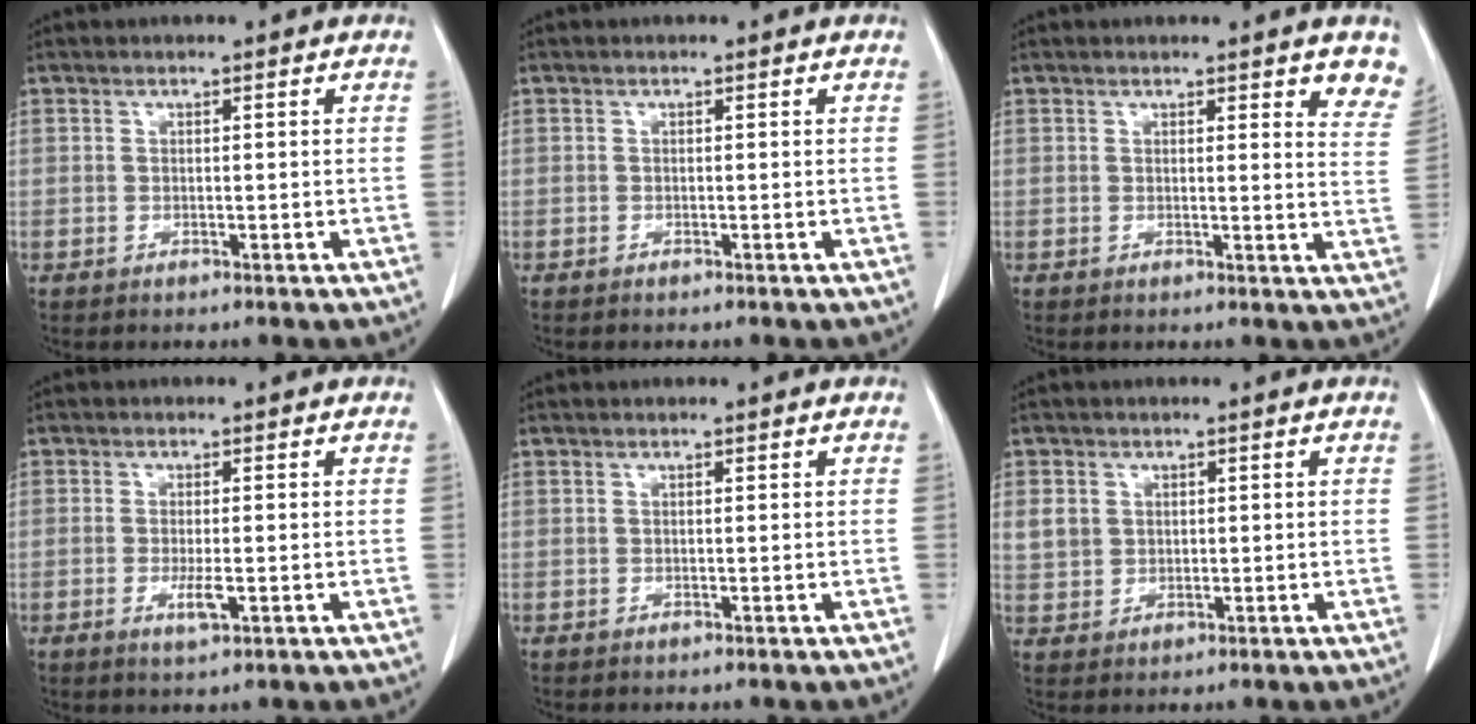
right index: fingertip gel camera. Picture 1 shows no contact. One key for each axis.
{"total": 0.0}
{"total": 6.3, "fx": 4.9, "fy": 1.3, "fz": 3.7, "tx": -0.033, "ty": -0.019, "tz": 0.037}
{"total": 2.9, "fx": -0.9, "fy": 0.7, "fz": 2.7, "tx": -0.051, "ty": -0.005, "tz": -0.012}
{"total": 0.0}
{"total": 5.7, "fx": 1.4, "fy": 5.1, "fz": 2.1, "tx": -0.054, "ty": 0.010, "tz": 0.037}